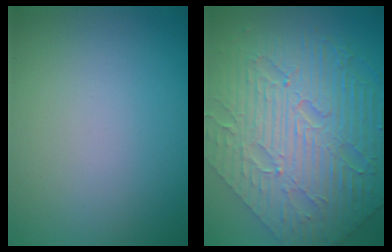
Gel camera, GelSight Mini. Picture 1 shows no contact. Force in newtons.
{"total": 10.4, "press": 7.1, "slide": 7.6}